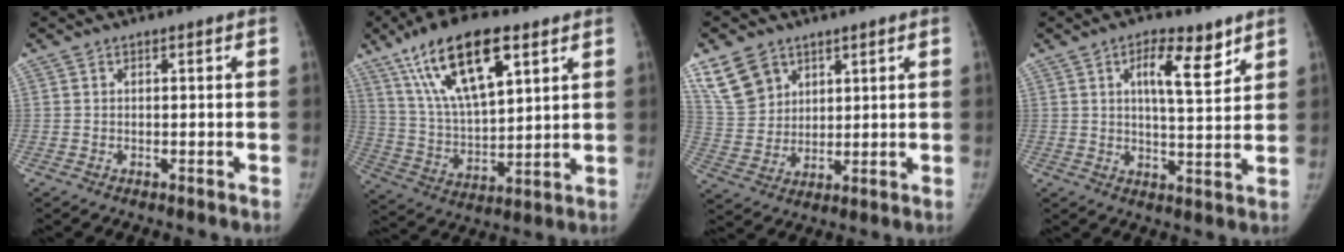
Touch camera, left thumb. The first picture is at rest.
{"total": 19.2, "force": [10.1, 7.4, 14.5], "torque": [-0.241, -0.026, 0.190]}
{"total": 8.9, "force": [5.6, 6.4, 2.8], "torque": [-0.035, -0.022, 0.122]}
{"total": 8.8, "force": [4.7, 2.9, 6.9], "torque": [-0.092, -0.029, 0.074]}